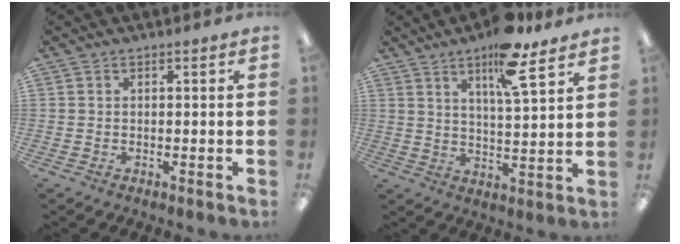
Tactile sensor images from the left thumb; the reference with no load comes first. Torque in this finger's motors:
{"motor_torque": [1.71, 0.87, 0.94, -1.07, 0.23]}